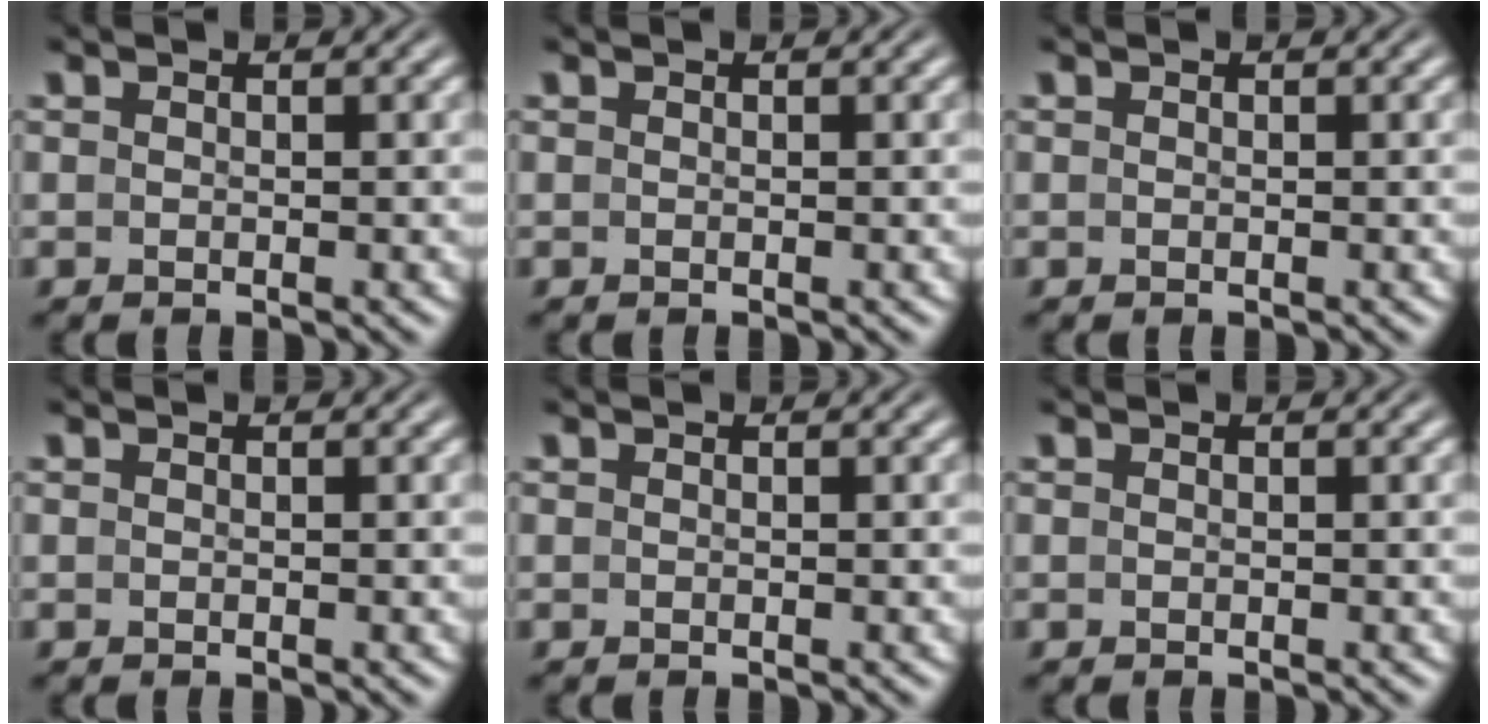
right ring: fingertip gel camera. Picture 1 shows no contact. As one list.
[{"total": 0.0}, {"total": 0.0}, {"total": 0.0}, {"total": 0.0}, {"total": 0.0}]